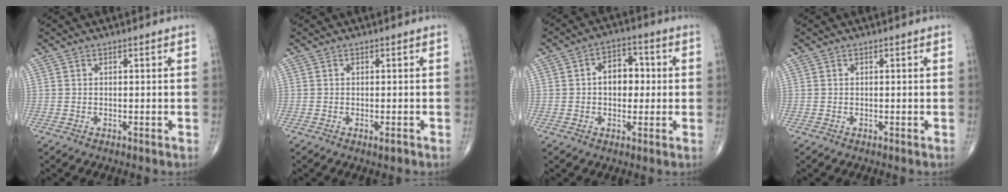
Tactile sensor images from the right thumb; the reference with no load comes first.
{"total": 0.9, "force": [-0.5, 0.2, 0.8], "torque": [-0.010, -0.002, -0.006]}
{"total": 7.3, "force": [0.3, 5.0, 5.3], "torque": [-0.054, 0.017, -0.002]}
{"total": 0.0}